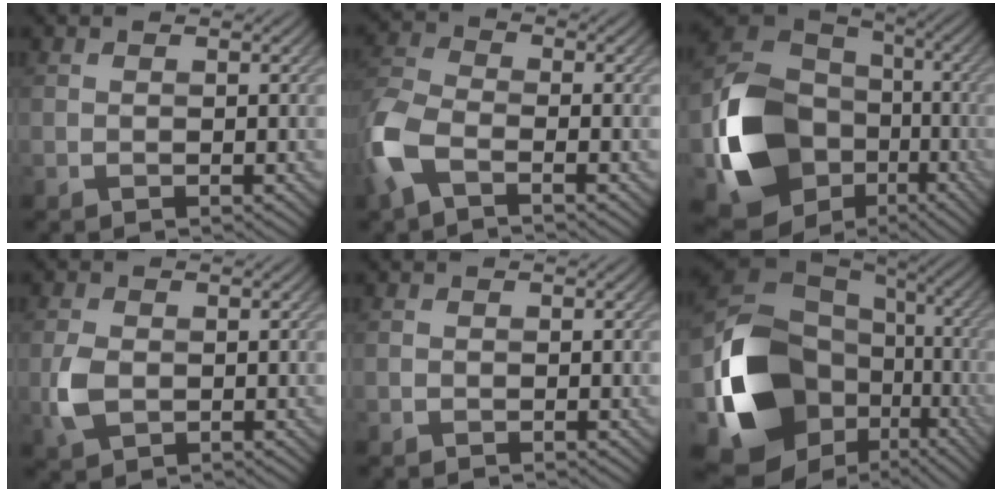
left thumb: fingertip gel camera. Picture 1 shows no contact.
{"total": 7.0, "force": [-3.4, 3.3, 5.2], "torque": [-0.131, -0.006, -0.090]}
{"total": 15.1, "force": [-4.5, 12.0, 8.0], "torque": [-0.179, -0.036, -0.094]}
{"total": 3.5, "force": [-0.5, 2.4, 2.5], "torque": [-0.066, -0.005, -0.015]}
{"total": 0.0}
{"total": 17.5, "force": [-4.8, 13.6, 10.0], "torque": [-0.222, -0.036, -0.084]}